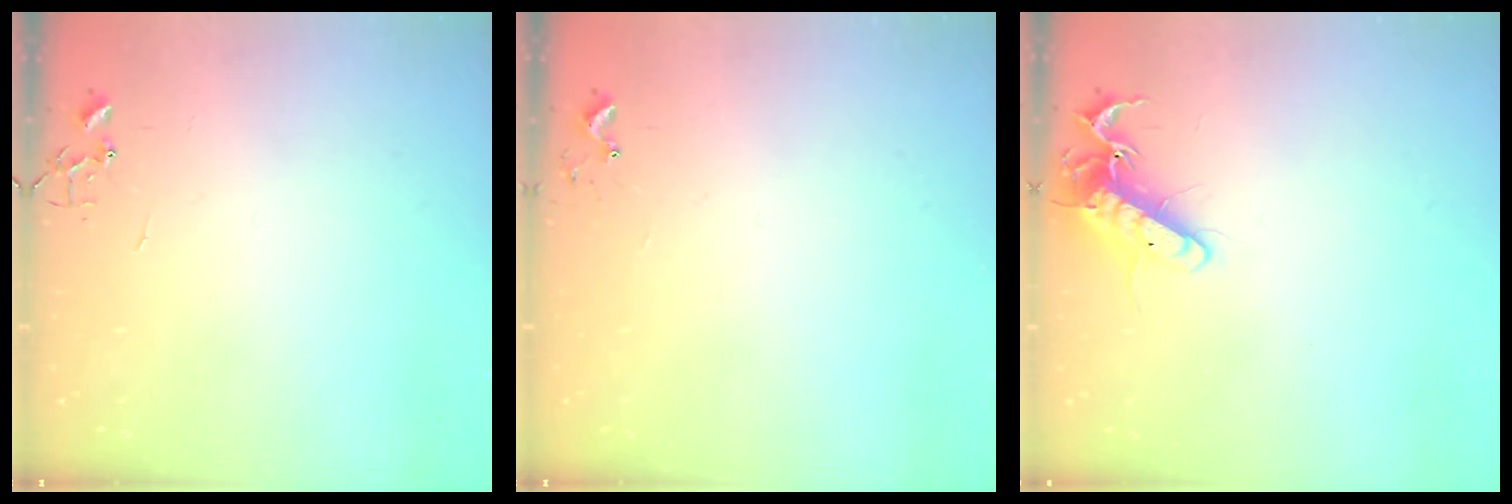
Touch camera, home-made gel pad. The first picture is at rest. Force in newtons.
{"total": 5.5, "press": 5.4, "slide": 0.4}
{"total": 13.7, "press": 13.6, "slide": 1.5}